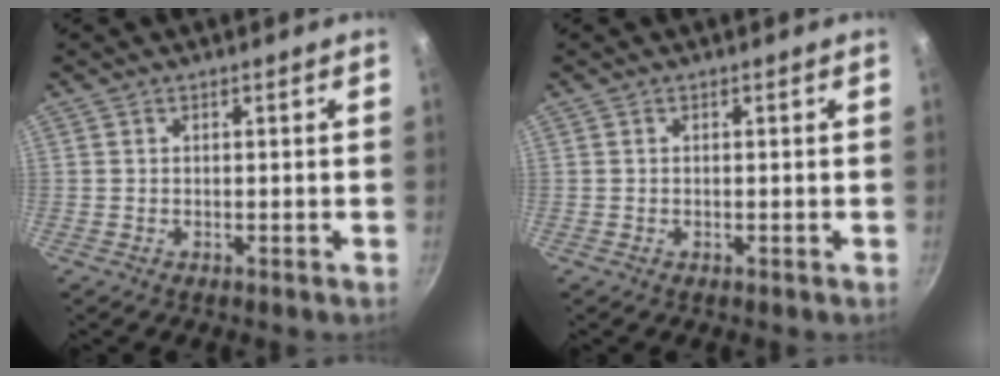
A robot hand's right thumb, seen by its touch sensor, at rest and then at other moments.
{"total": 0.0}